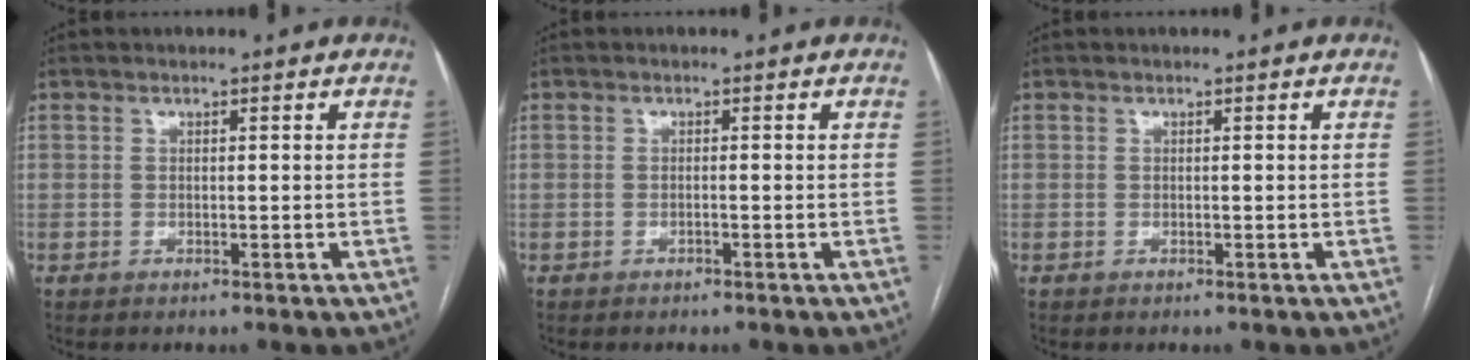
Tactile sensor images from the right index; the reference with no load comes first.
{"total": 0.0}
{"total": 0.0}